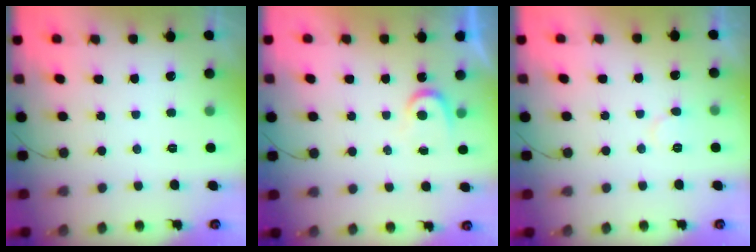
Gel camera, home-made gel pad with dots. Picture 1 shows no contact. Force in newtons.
{"total": 4.2, "press": 4.2, "slide": 0.3}
{"total": 6.0, "press": 6.0, "slide": 0.7}